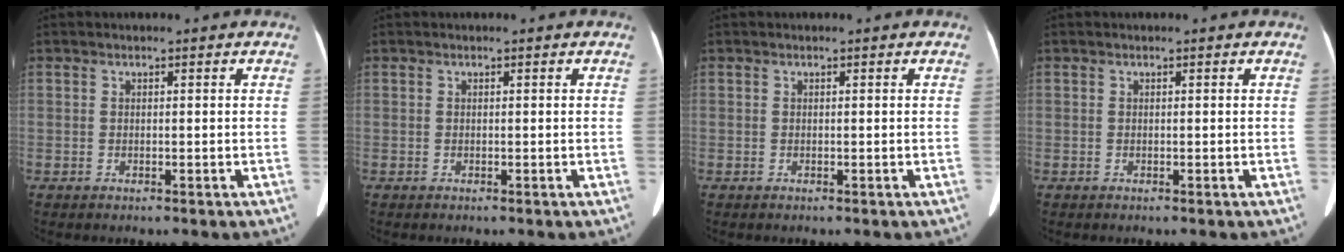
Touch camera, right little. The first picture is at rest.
{"total": 0.0}
{"total": 0.0}
{"total": 0.0}